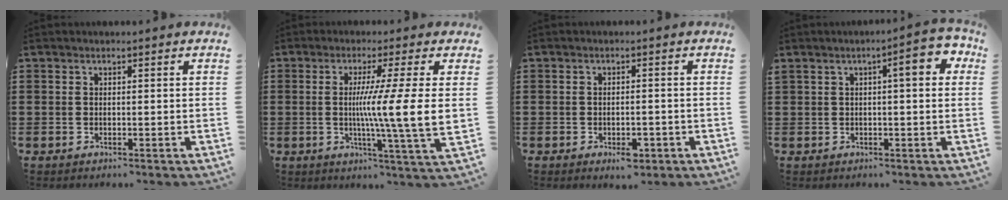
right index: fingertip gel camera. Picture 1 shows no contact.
{"total": 9.8, "force": [0.9, -1.1, 9.7], "torque": [-0.179, -0.011, 0.008]}
{"total": 2.7, "force": [-1.3, 1.1, 2.0], "torque": [-0.034, 0.001, -0.023]}
{"total": 5.6, "force": [1.4, 1.4, 5.2], "torque": [-0.076, -0.002, 0.017]}